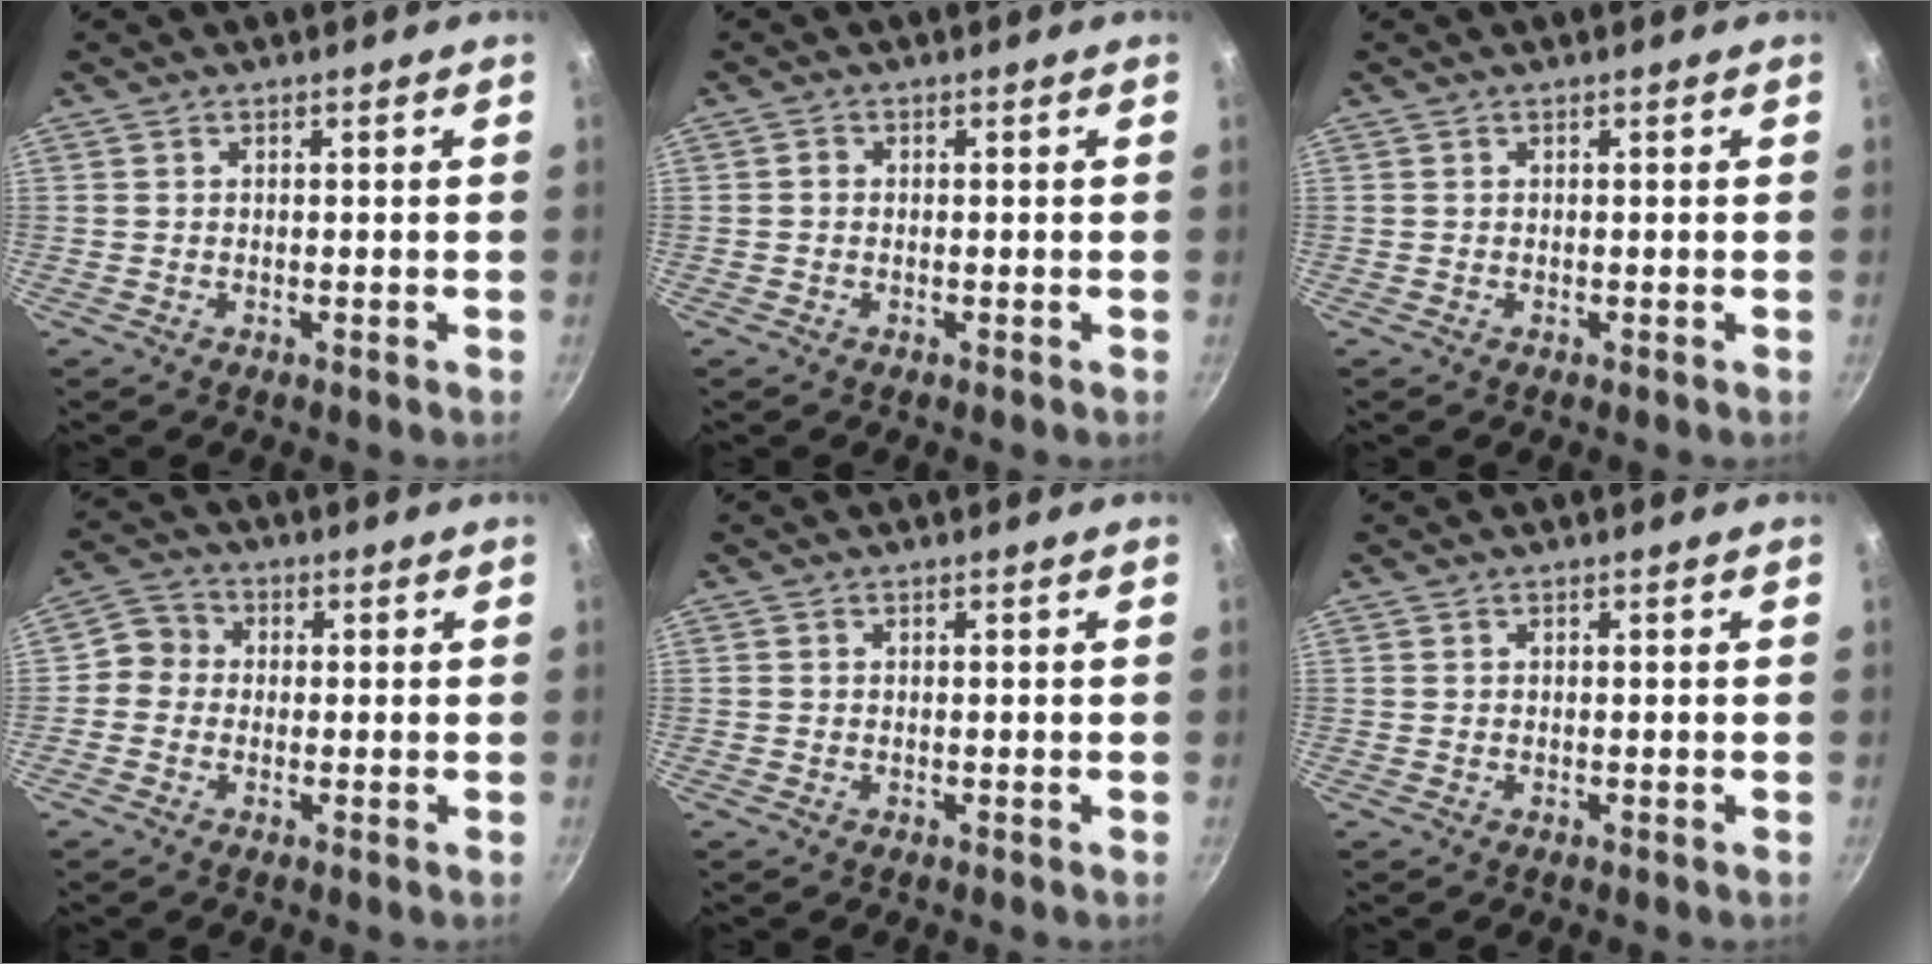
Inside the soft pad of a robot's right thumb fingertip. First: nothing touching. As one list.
[{"total": 0.7, "force": [-0.2, 0.6, 0.3], "torque": [-0.004, 0.003, -0.006]}, {"total": 0.0}, {"total": 4.6, "force": [-0.3, 4.3, 1.6], "torque": [-0.004, 0.012, -0.027]}, {"total": 0.0}, {"total": 0.0}]